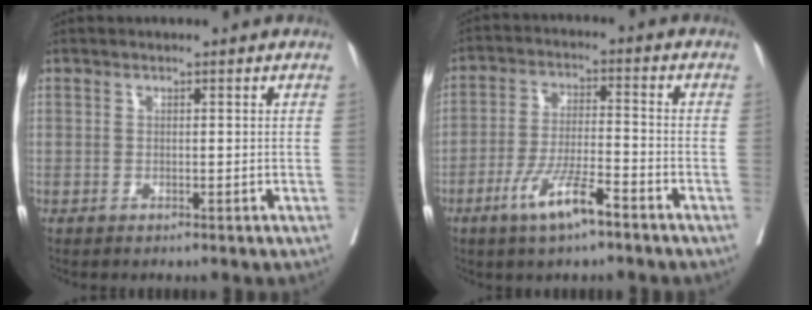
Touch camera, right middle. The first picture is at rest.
{"total": 8.1, "force": [-5.0, 0.9, 6.3], "torque": [-0.125, -0.011, -0.090]}